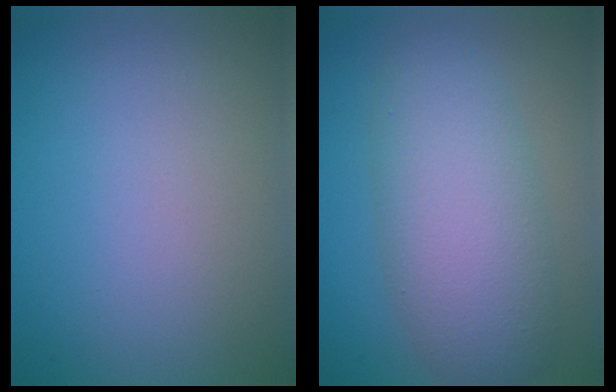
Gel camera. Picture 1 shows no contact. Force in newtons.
{"total": 6.9, "press": 6.9, "slide": 0.4}